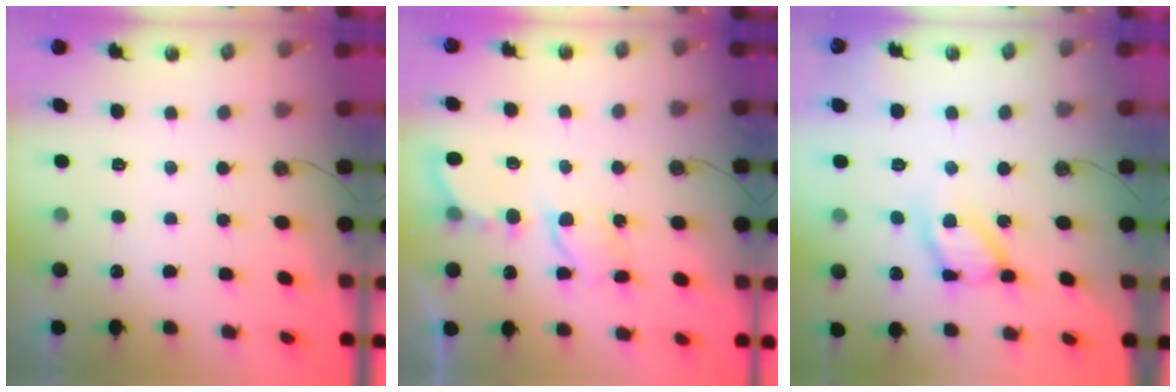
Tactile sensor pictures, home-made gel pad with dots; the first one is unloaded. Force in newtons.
{"total": 6.4, "press": 6.3, "slide": 0.4}
{"total": 13.5, "press": 13.5, "slide": 1.1}